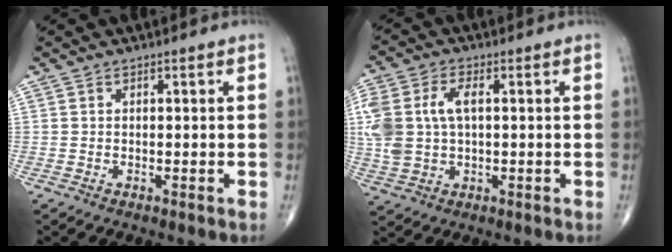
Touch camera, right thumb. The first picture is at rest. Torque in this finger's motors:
{"motor_torque": [1.07, 1.04, 1.32, 0.14, 0.09]}